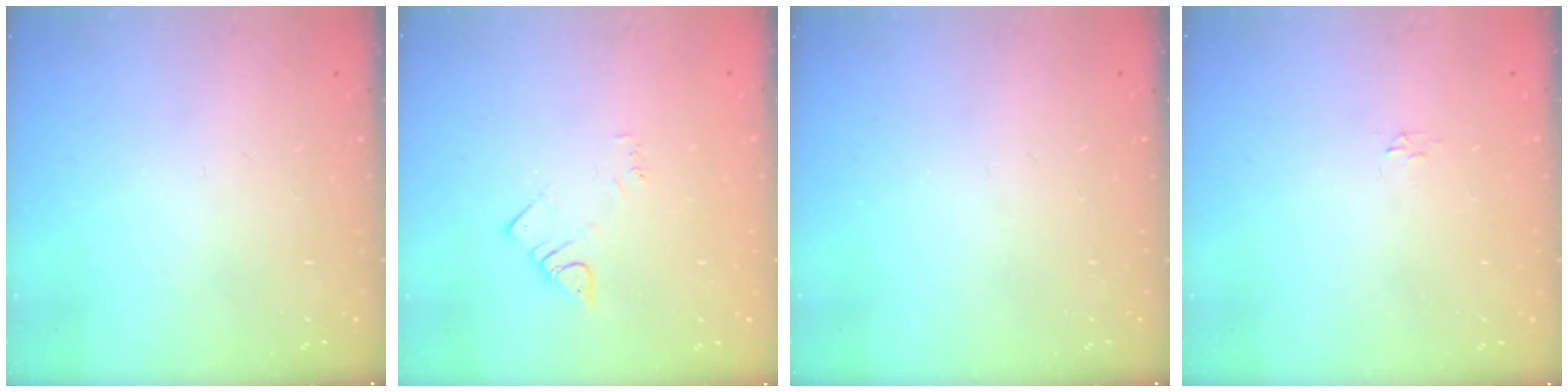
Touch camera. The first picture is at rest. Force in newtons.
{"total": 3.0, "press": 2.9, "slide": 0.5}
{"total": 0.0}
{"total": 1.9, "press": 1.9, "slide": 0.3}